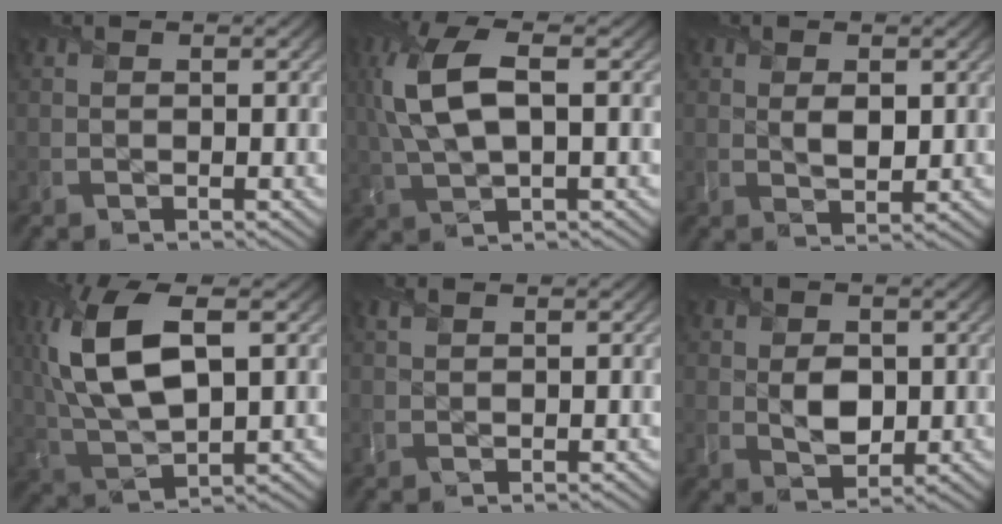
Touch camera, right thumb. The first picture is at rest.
{"total": 9.5, "force": [1.6, 4.0, 8.5], "torque": [-0.204, 0.009, 0.025]}
{"total": 2.1, "force": [0.5, 1.3, 1.6], "torque": [-0.033, -0.009, 0.013]}
{"total": 13.2, "force": [3.1, 5.9, 11.4], "torque": [-0.268, 0.011, 0.062]}
{"total": 0.5, "force": [0.4, 0.2, 0.2], "torque": [-0.008, 0.000, 0.009]}
{"total": 3.7, "force": [0.1, 2.8, 2.4], "torque": [-0.047, -0.008, 0.006]}